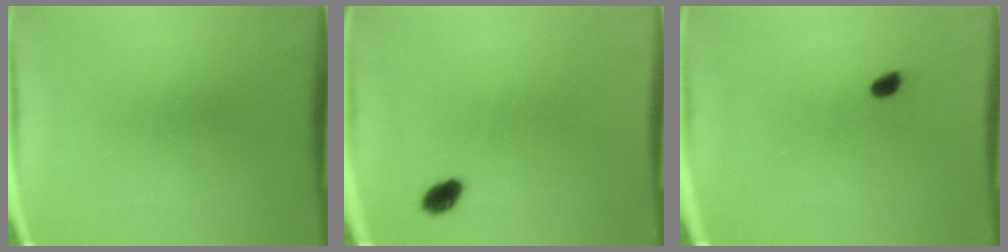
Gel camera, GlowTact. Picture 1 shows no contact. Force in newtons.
{"total": 2.9}
{"total": 1.6}